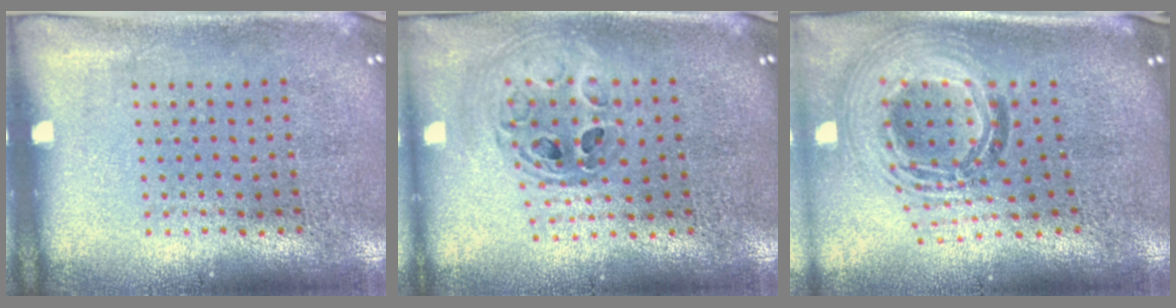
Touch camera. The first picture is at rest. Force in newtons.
{"total": 0.8, "press": 0.7, "slide": 0.2}
{"total": 1.8, "press": 1.5, "slide": 1.0}